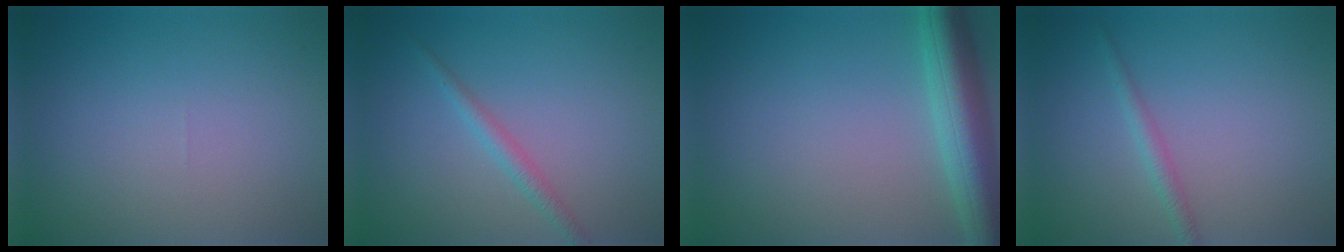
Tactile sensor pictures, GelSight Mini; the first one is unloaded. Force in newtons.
{"total": 1.6, "press": 1.6, "slide": 0.1}
{"total": 6.6, "press": 6.6, "slide": 0.3}
{"total": 1.4, "press": 1.4, "slide": 0.0}